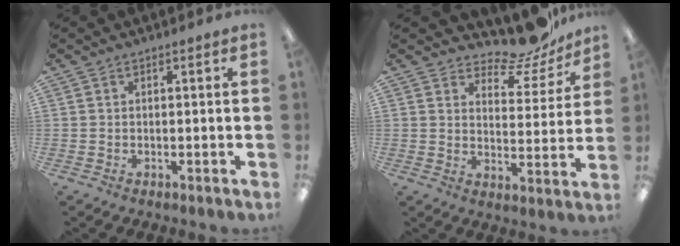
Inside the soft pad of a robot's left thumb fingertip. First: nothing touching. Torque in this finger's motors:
{"motor_torque": [-0.03, -0.05, -0.64, -0.04, 0.00]}